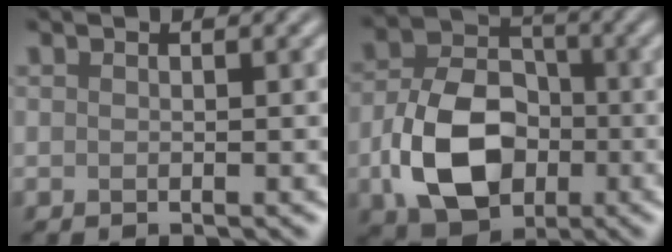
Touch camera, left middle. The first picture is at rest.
{"total": 9.1, "force": [-2.4, 6.5, 5.8], "torque": [-0.119, 0.000, -0.047]}